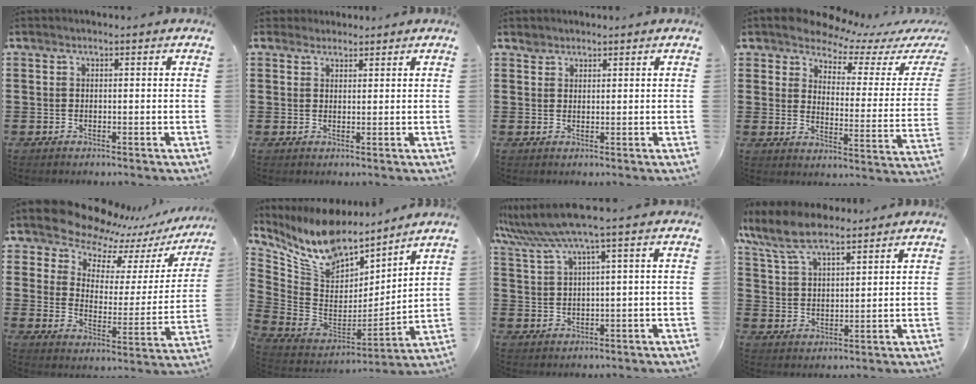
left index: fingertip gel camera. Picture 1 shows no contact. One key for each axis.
{"total": 2.0, "fx": 1.8, "fy": 0.9, "fz": 0.0, "tx": -0.004, "ty": 0.006, "tz": 0.037}
{"total": 1.5, "fx": 1.3, "fy": 0.7, "fz": -0.1, "tx": 0.000, "ty": 0.001, "tz": 0.027}
{"total": 4.8, "fx": 4.6, "fy": 1.2, "fz": 0.9, "tx": -0.050, "ty": -0.029, "tz": 0.077}
{"total": 10.0, "fx": 9.4, "fy": 2.8, "fz": 1.5, "tx": -0.072, "ty": -0.071, "tz": 0.166}
{"total": 10.7, "fx": 8.6, "fy": 4.5, "fz": 4.3, "tx": -0.140, "ty": -0.061, "tz": 0.156}
{"total": 5.9, "fx": 3.5, "fy": -0.4, "fz": 4.7, "tx": -0.109, "ty": -0.020, "tz": 0.057}
{"total": 8.3, "fx": 6.9, "fy": 2.4, "fz": 3.9, "tx": -0.100, "ty": -0.014, "tz": 0.127}